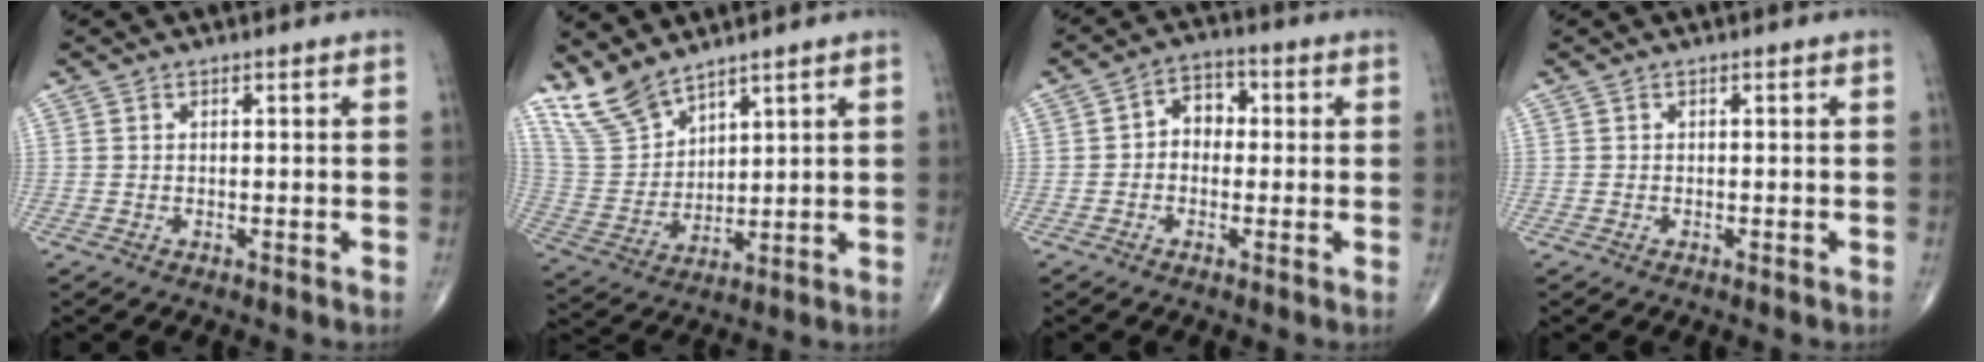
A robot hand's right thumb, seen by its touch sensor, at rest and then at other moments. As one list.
[{"total": 9.9, "force": [8.3, 3.8, 3.7], "torque": [-0.073, -0.041, 0.188]}, {"total": 5.3, "force": [0.0, 4.1, 3.3], "torque": [-0.025, 0.023, -0.012]}, {"total": 0.0}]